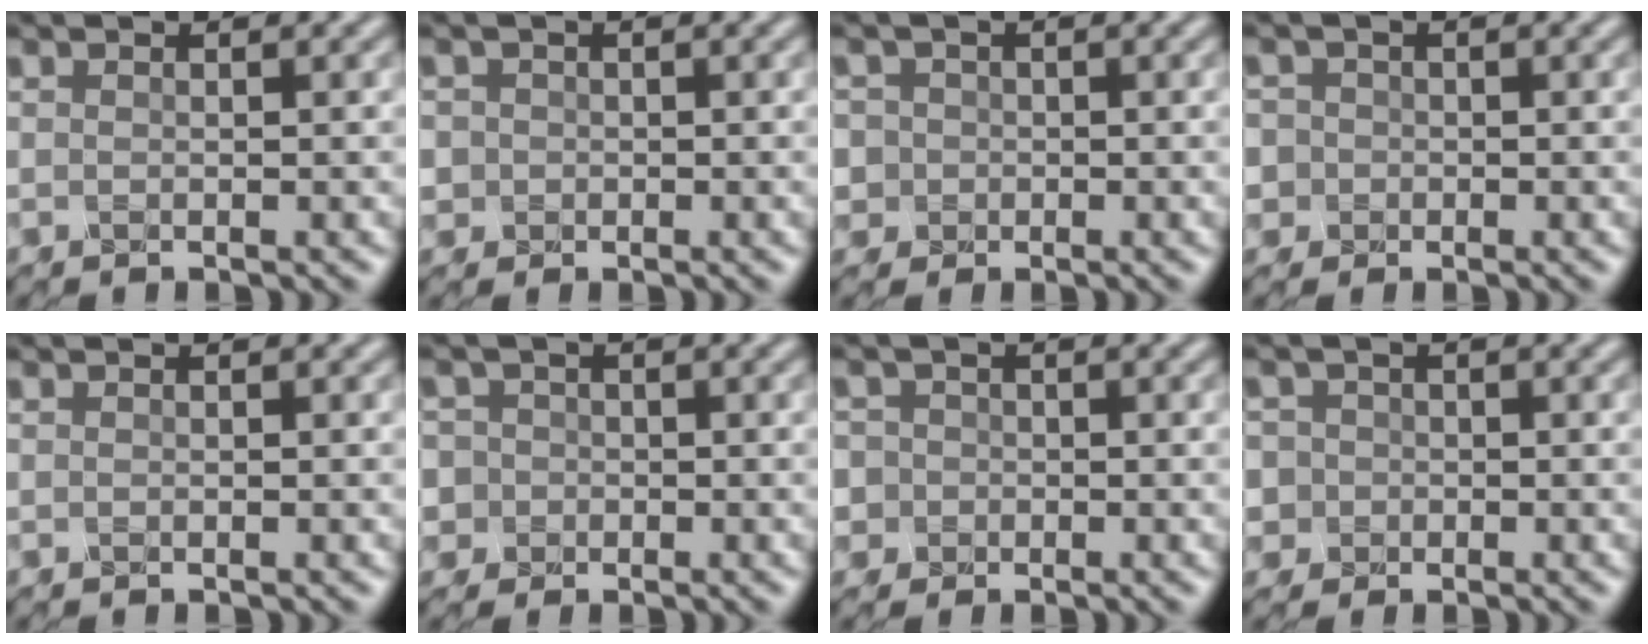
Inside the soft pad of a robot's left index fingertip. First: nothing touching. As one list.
[{"total": 1.9, "force": [0.2, 1.8, 0.4], "torque": [0.003, 0.005, -0.002]}, {"total": 4.1, "force": [0.3, 3.9, 1.1], "torque": [-0.015, 0.026, -0.014]}, {"total": 3.9, "force": [0.1, 3.7, 1.1], "torque": [-0.009, 0.024, -0.023]}, {"total": 0.0}, {"total": 5.1, "force": [-0.1, 4.9, 1.4], "torque": [-0.030, 0.027, -0.030]}, {"total": 4.4, "force": [0.0, 4.3, 1.2], "torque": [-0.019, 0.025, -0.027]}, {"total": 4.6, "force": [0.1, 4.4, 1.3], "torque": [-0.024, 0.026, -0.022]}]